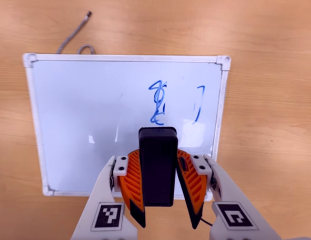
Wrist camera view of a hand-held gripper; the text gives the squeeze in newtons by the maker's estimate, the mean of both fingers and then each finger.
{"total": 7.3, "left": 6.6, "right": 8.1}